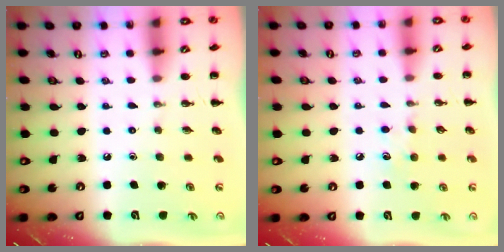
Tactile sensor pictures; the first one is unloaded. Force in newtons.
{"total": 5.6, "press": 5.4, "slide": 1.4}